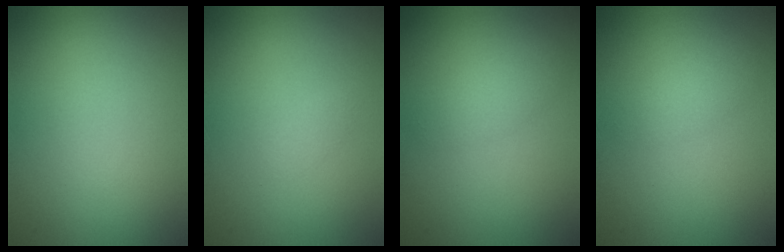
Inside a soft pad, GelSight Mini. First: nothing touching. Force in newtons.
{"total": 0.5, "press": 0.5, "slide": 0.0}
{"total": 1.7, "press": 1.7, "slide": 0.1}
{"total": 1.4, "press": 1.4, "slide": 0.0}